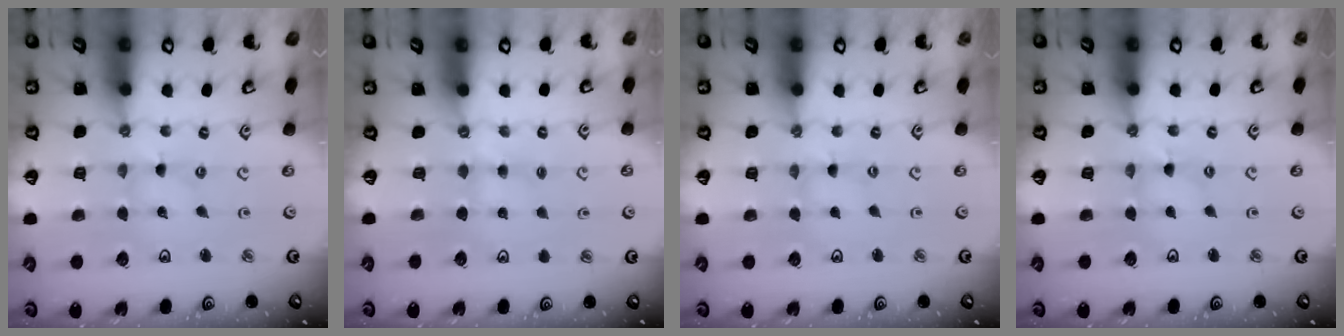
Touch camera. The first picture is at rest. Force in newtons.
{"total": 2.9, "press": 2.9, "slide": 0.5}
{"total": 0.0}
{"total": 1.2, "press": 1.1, "slide": 0.2}